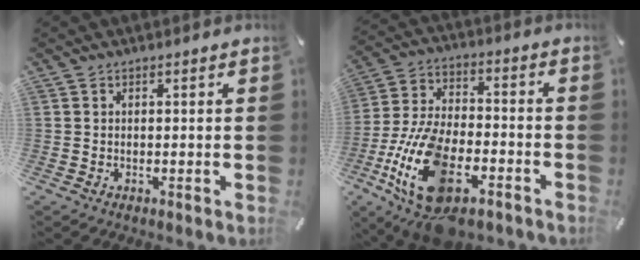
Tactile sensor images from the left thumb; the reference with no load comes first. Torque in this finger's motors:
{"motor_torque": [-0.92, 4.08, 1.46, 1.29, 0.53]}